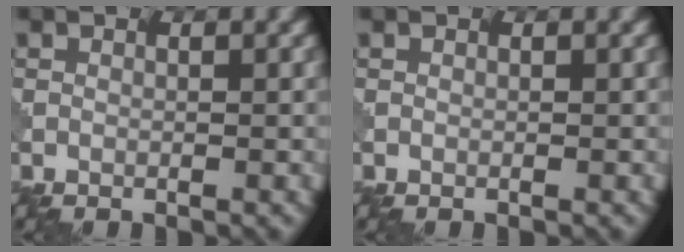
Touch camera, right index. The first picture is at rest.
{"total": 0.0}